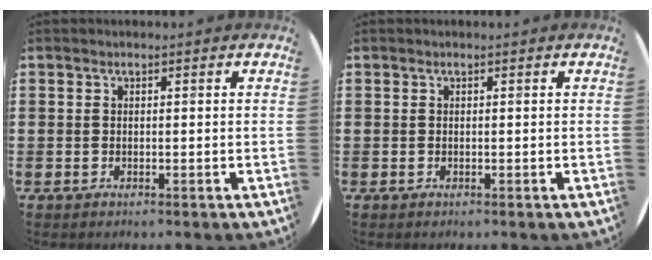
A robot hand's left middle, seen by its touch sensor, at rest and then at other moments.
{"total": 0.0}